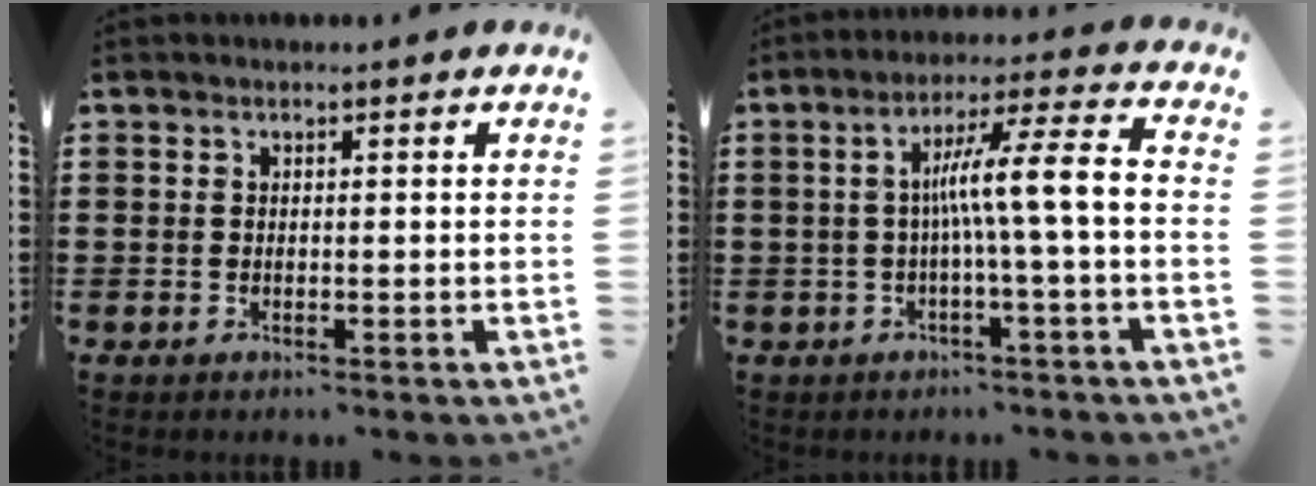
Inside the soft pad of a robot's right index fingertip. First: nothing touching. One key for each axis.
{"total": 8.3, "fx": -0.9, "fy": -0.2, "fz": 8.2, "tx": -0.149, "ty": 0.004, "tz": -0.024}